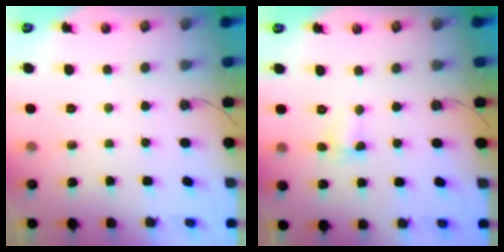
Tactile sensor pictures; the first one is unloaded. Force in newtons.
{"total": 1.7, "press": 1.5, "slide": 0.7}